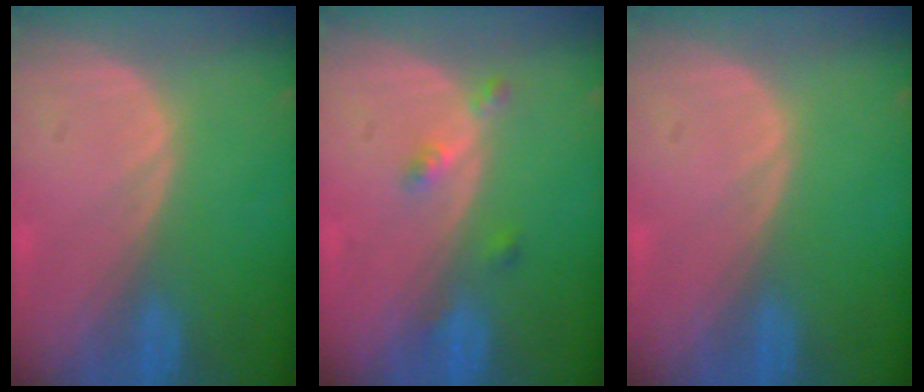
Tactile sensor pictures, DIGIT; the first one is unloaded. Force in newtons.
{"total": 2.7, "press": 2.3, "slide": 1.5}
{"total": 0.0}